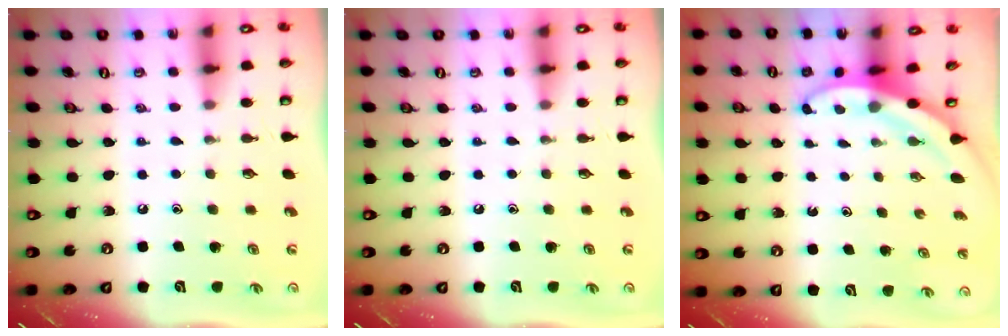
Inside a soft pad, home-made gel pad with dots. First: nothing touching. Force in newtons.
{"total": 0.0}
{"total": 3.5, "press": 3.5, "slide": 0.2}